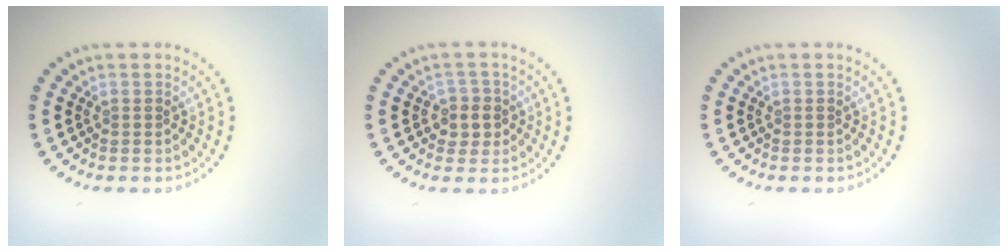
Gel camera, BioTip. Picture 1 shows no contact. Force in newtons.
{"total": 2.1, "press": 1.9, "slide": 0.9}
{"total": 0.0}